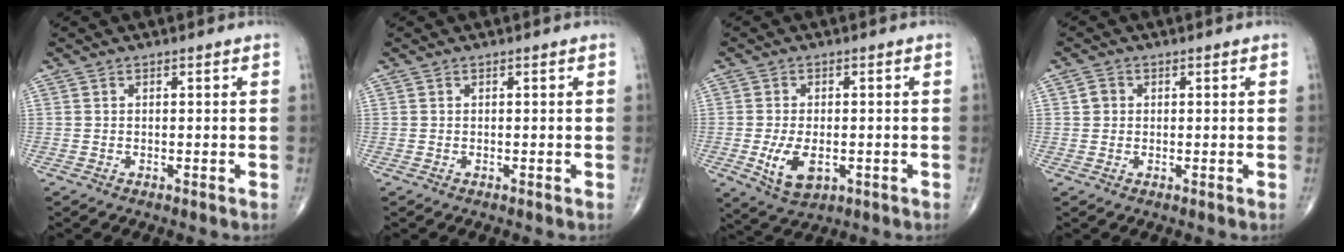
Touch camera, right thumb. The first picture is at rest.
{"total": 0.0}
{"total": 7.2, "force": [-1.7, 4.0, 5.7], "torque": [-0.103, -0.008, -0.020]}
{"total": 1.7, "force": [0.3, 1.6, 0.6], "torque": [-0.005, 0.001, 0.003]}